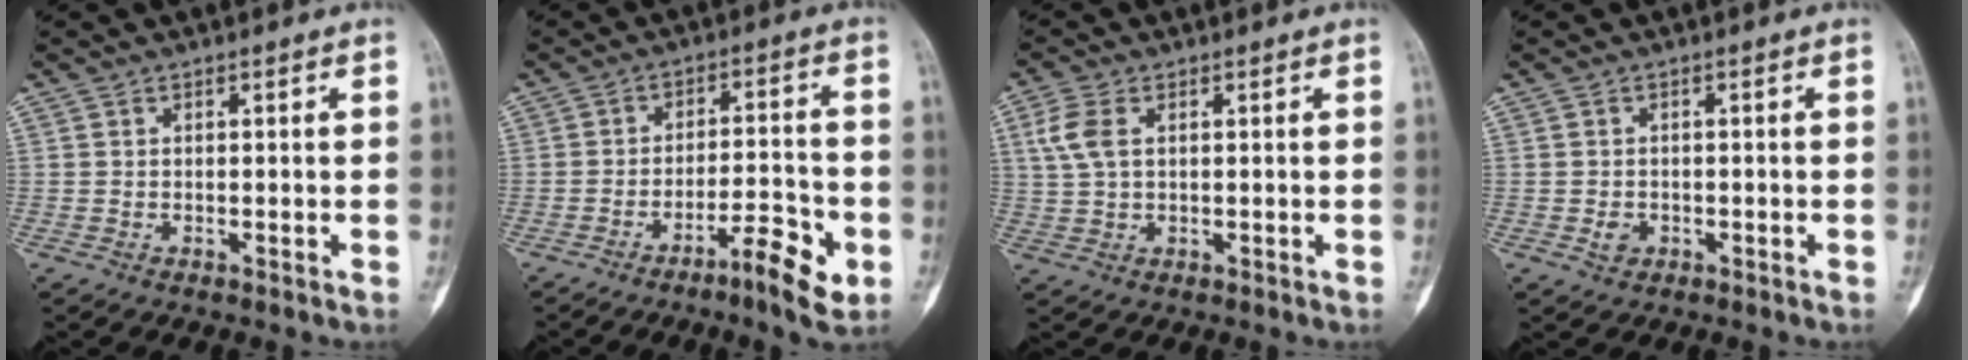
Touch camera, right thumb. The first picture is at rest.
{"total": 8.9, "force": [-4.7, 2.1, 7.3], "torque": [-0.108, 0.029, -0.073]}
{"total": 5.4, "force": [1.7, 3.2, 4.1], "torque": [-0.097, 0.009, 0.034]}
{"total": 1.9, "force": [-0.6, 1.6, 0.9], "torque": [-0.011, 0.003, -0.007]}